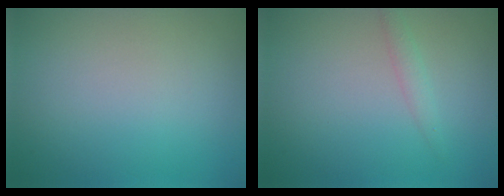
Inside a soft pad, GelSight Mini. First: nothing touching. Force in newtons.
{"total": 1.2, "press": 1.2, "slide": 0.1}